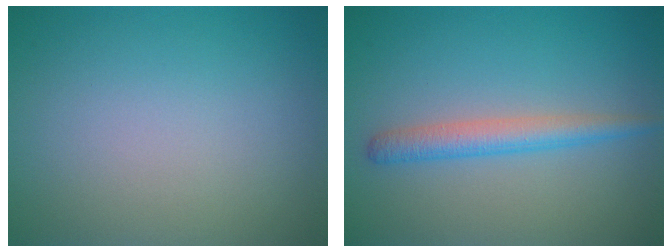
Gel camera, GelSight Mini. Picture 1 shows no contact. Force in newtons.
{"total": 2.7, "press": 2.7, "slide": 0.1}